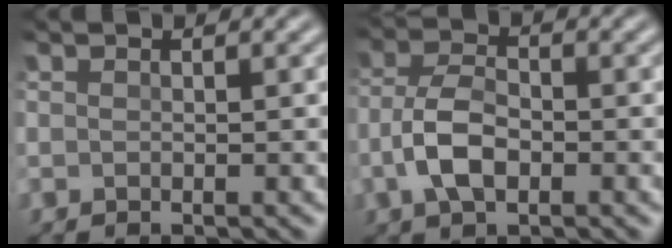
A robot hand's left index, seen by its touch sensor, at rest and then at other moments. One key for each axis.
{"total": 4.2, "fx": -1.4, "fy": 2.1, "fz": 3.3, "tx": -0.071, "ty": 0.008, "tz": -0.032}